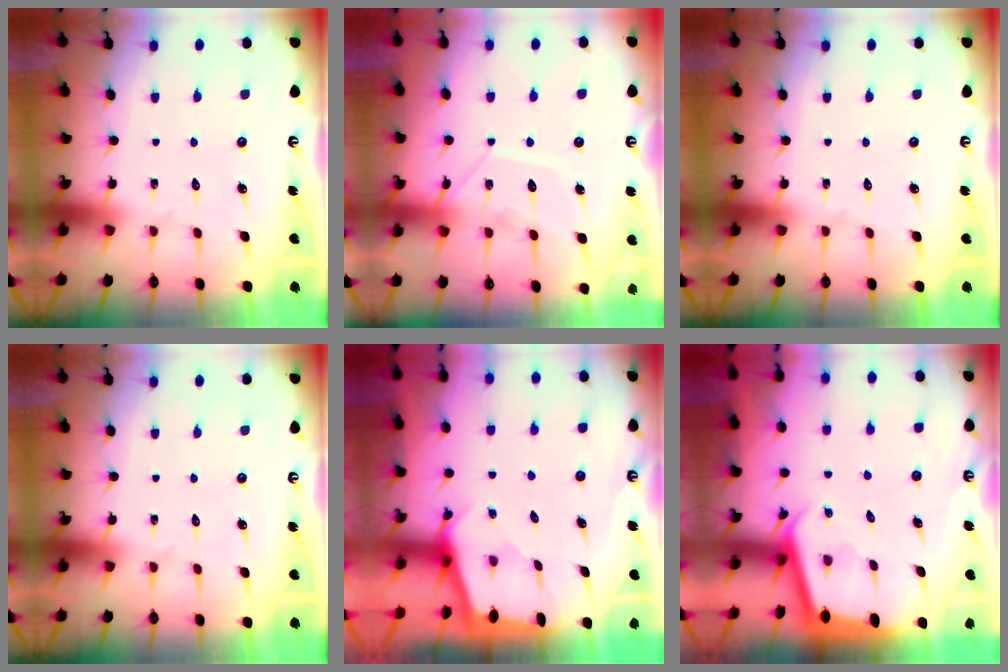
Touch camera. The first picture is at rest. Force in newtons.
{"total": 11.3, "press": 11.3, "slide": 0.9}
{"total": 0.0}
{"total": 0.0}
{"total": 1.8, "press": 1.8, "slide": 0.1}
{"total": 1.9, "press": 1.9, "slide": 0.1}